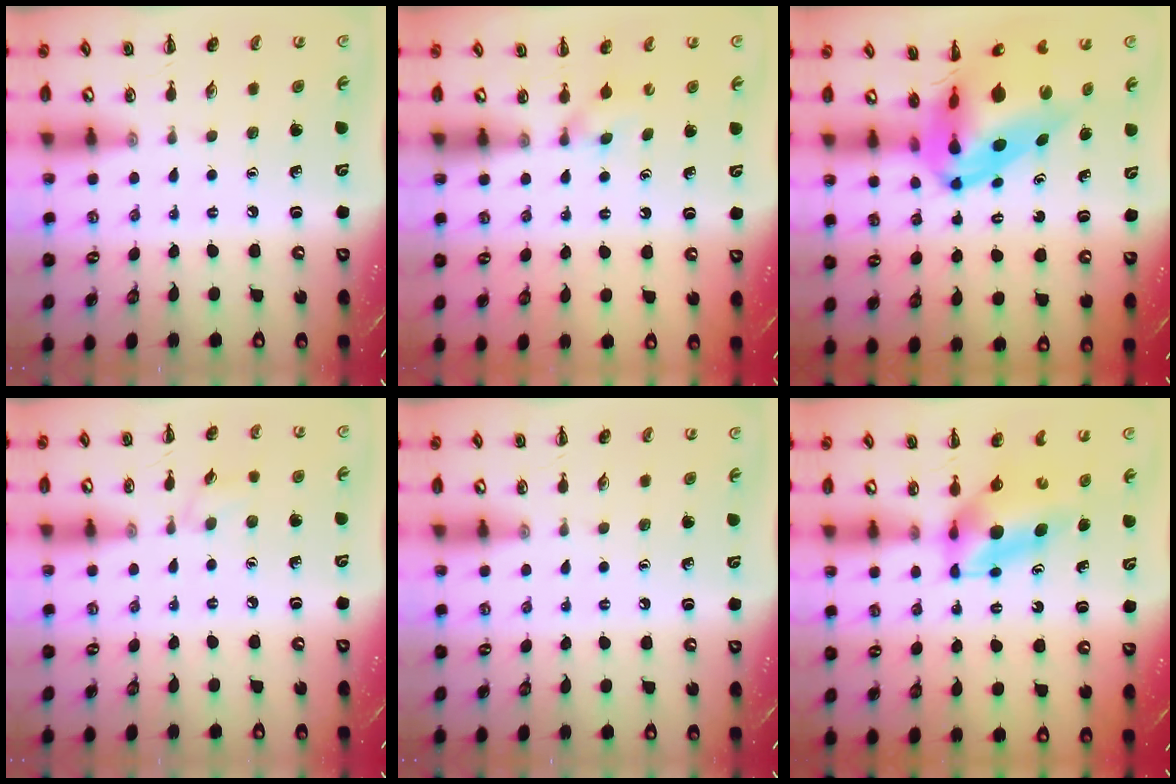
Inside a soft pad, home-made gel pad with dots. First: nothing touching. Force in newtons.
{"total": 2.4, "press": 2.2, "slide": 1.0}
{"total": 10.7, "press": 10.3, "slide": 2.9}
{"total": 3.2, "press": 2.9, "slide": 1.3}
{"total": 0.0}
{"total": 5.7, "press": 5.6, "slide": 0.9}